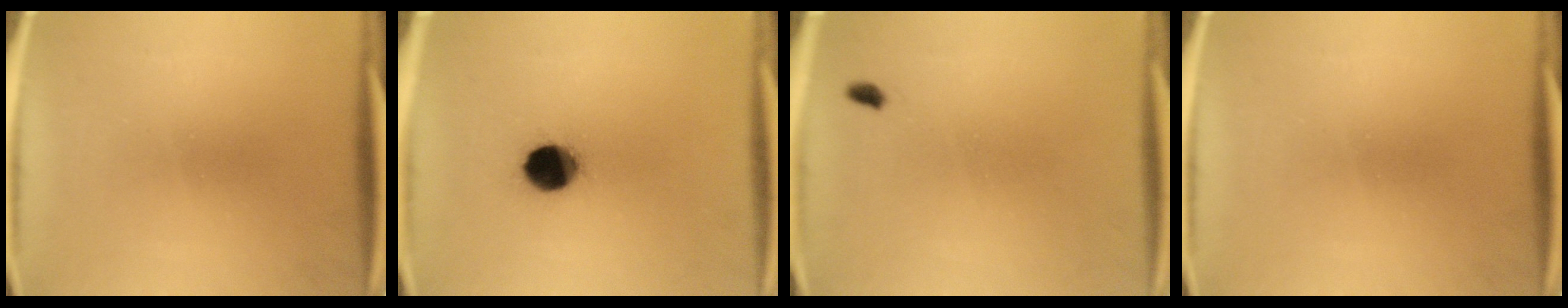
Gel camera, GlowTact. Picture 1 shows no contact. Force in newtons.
{"total": 10.1}
{"total": 1.1}
{"total": 0.0}